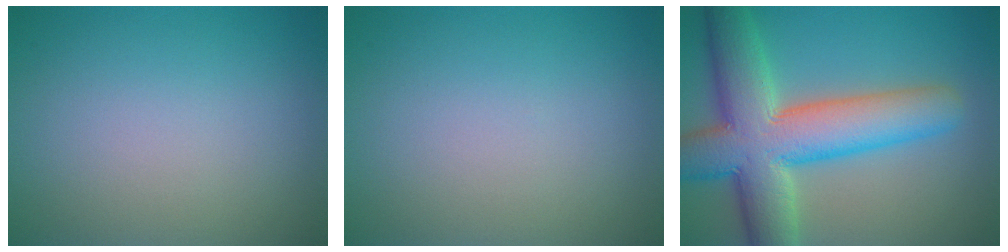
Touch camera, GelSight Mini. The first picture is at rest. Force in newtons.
{"total": 0.0}
{"total": 11.3, "press": 11.3, "slide": 0.5}